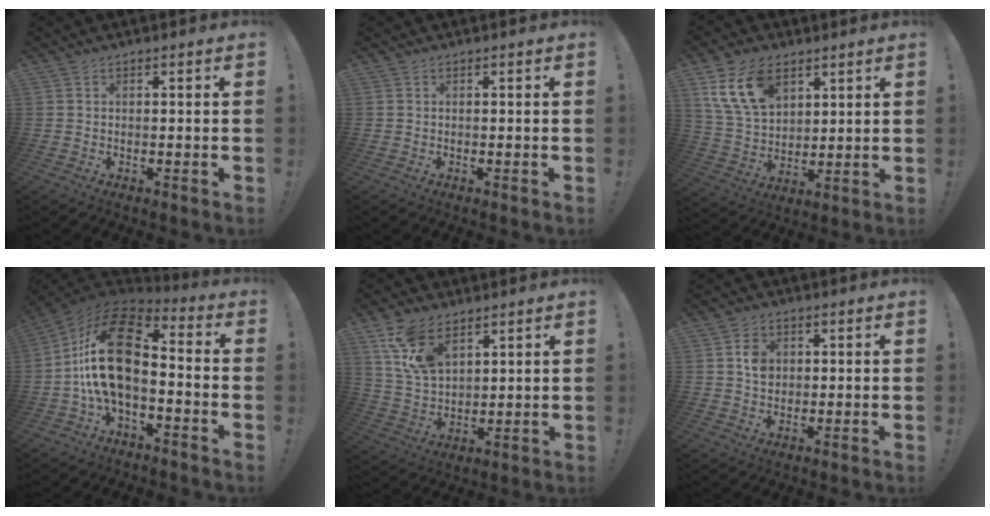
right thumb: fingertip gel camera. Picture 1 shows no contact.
{"total": 0.0}
{"total": 15.2, "force": [8.0, 9.4, 8.9], "torque": [-0.179, -0.024, 0.153]}
{"total": 19.8, "force": [0.3, 10.9, 16.5], "torque": [-0.336, 0.009, 0.006]}
{"total": 12.3, "force": [7.3, 7.0, 6.9], "torque": [-0.135, -0.022, 0.146]}
{"total": 5.0, "force": [0.7, 4.0, 2.9], "torque": [-0.032, 0.000, 0.010]}